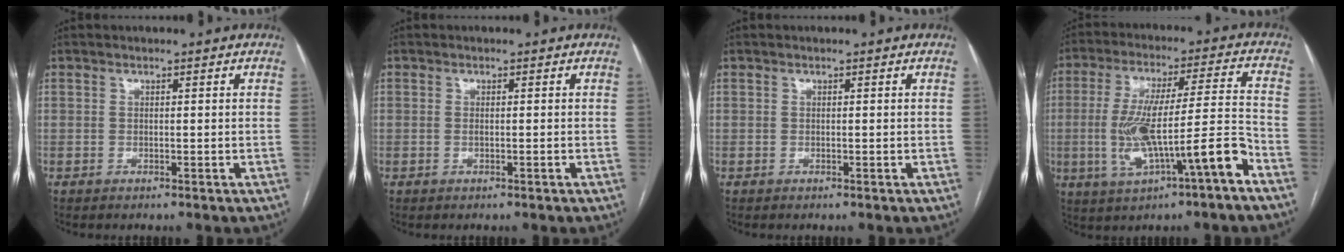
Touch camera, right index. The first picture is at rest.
{"total": 0.7, "force": [-0.1, 0.1, 0.7], "torque": [-0.012, 0.002, 0.002]}
{"total": 0.0}
{"total": 14.5, "force": [-5.1, 1.2, 13.5], "torque": [-0.248, 0.019, -0.076]}